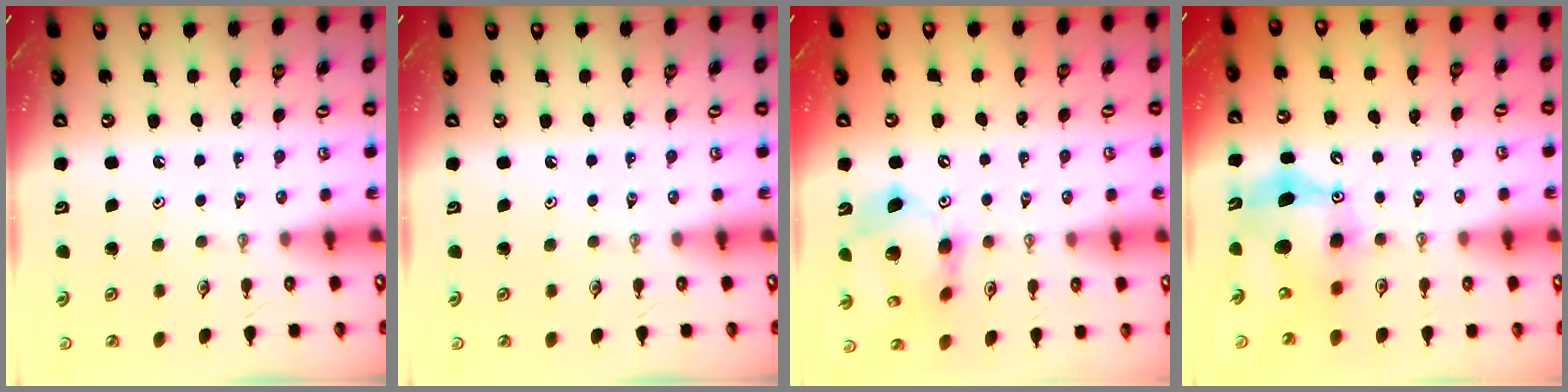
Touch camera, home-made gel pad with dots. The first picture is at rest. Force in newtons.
{"total": 0.0}
{"total": 14.5, "press": 14.4, "slide": 2.0}
{"total": 12.0, "press": 11.6, "slide": 2.8}